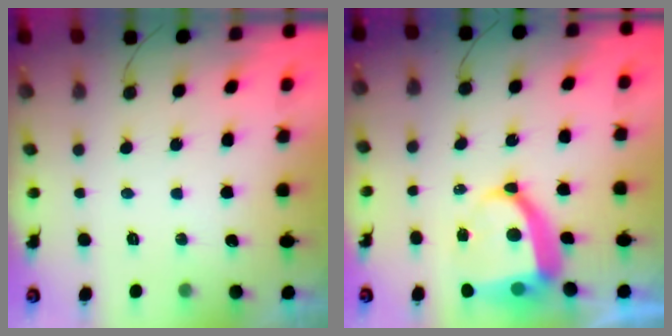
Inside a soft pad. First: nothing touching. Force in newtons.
{"total": 9.9, "press": 9.8, "slide": 1.3}